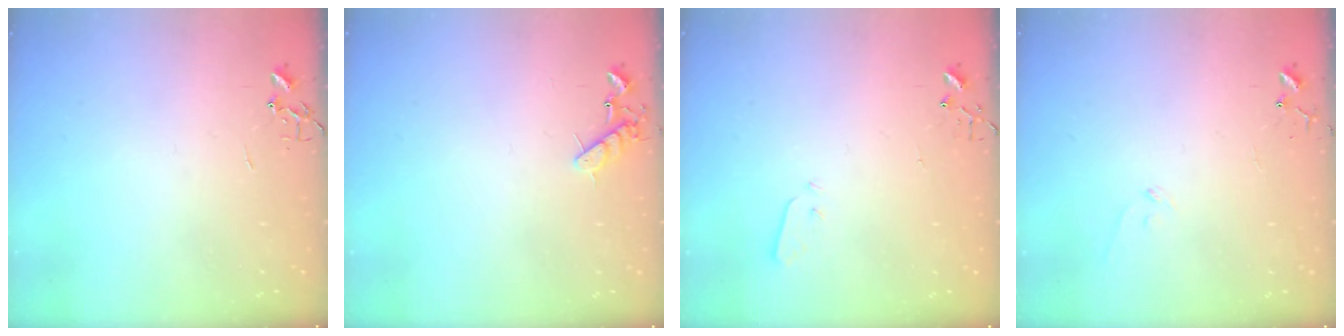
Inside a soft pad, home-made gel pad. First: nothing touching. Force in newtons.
{"total": 8.8, "press": 8.8, "slide": 1.0}
{"total": 2.9, "press": 2.8, "slide": 0.7}
{"total": 6.6, "press": 6.5, "slide": 0.6}